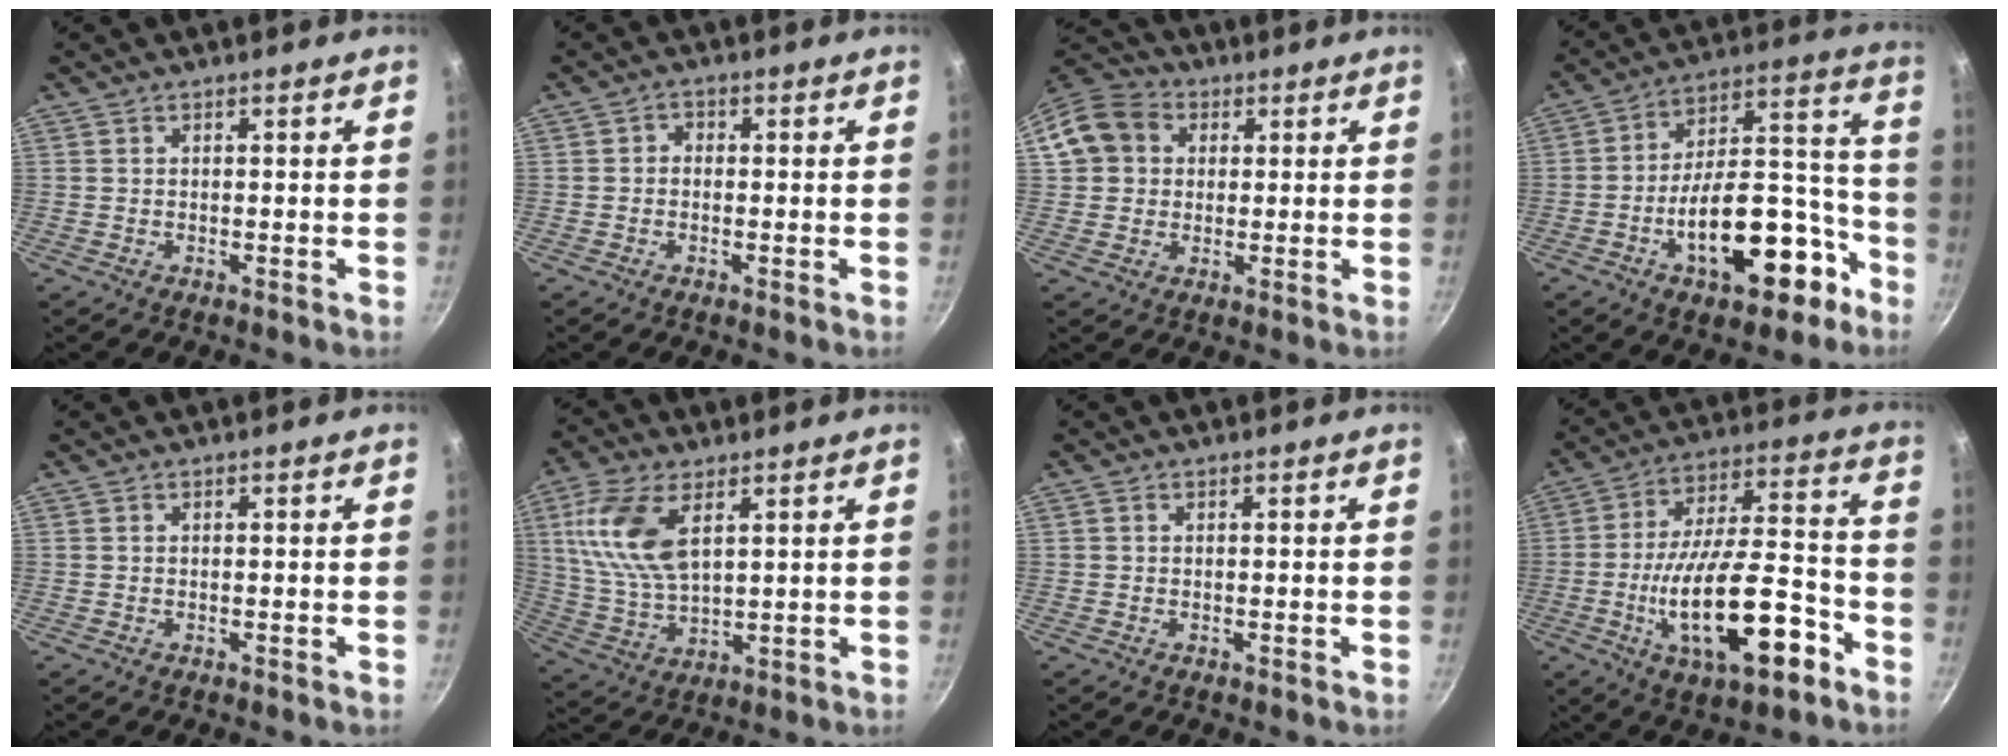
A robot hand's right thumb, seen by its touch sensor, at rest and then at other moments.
{"total": 1.6, "force": [-0.3, 1.3, 0.8], "torque": [-0.009, 0.008, -0.009]}
{"total": 10.8, "force": [2.3, 9.3, 5.0], "torque": [-0.069, 0.023, 0.026]}
{"total": 21.3, "force": [-9.5, 10.4, 16.0], "torque": [-0.196, 0.090, -0.133]}
{"total": 0.0}
{"total": 13.9, "force": [4.9, 7.3, 10.8], "torque": [-0.212, -0.012, 0.103]}
{"total": 0.0}
{"total": 21.2, "force": [-8.1, 8.2, 17.7], "torque": [-0.277, 0.045, -0.126]}